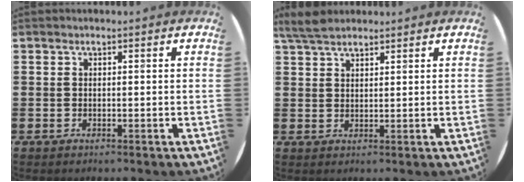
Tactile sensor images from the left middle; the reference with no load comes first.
{"total": 3.7, "force": [3.3, 1.1, 1.3], "torque": [-0.032, 0.001, 0.063]}